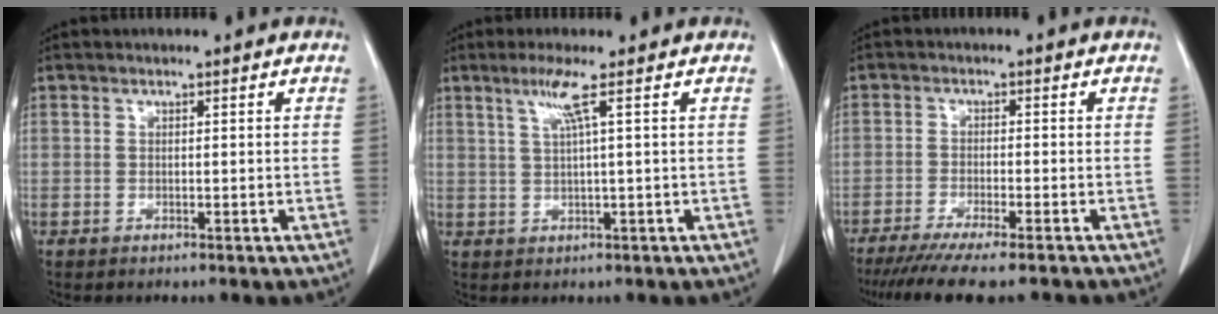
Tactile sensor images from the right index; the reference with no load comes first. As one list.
[{"total": 3.7, "force": [1.6, -1.0, 3.1], "torque": [-0.071, 0.000, 0.037]}, {"total": 12.2, "force": [-10.3, 0.6, 6.6], "torque": [-0.089, -0.029, -0.156]}]